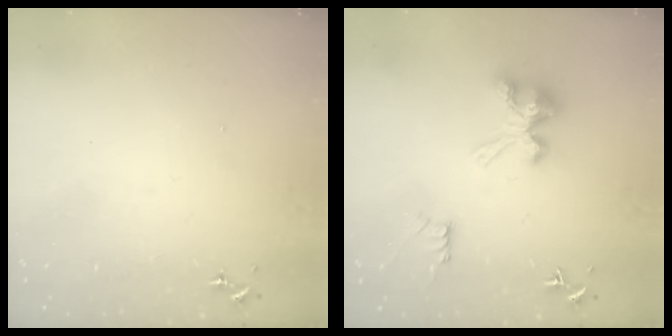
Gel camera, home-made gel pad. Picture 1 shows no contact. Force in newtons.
{"total": 9.6, "press": 9.6, "slide": 0.2}